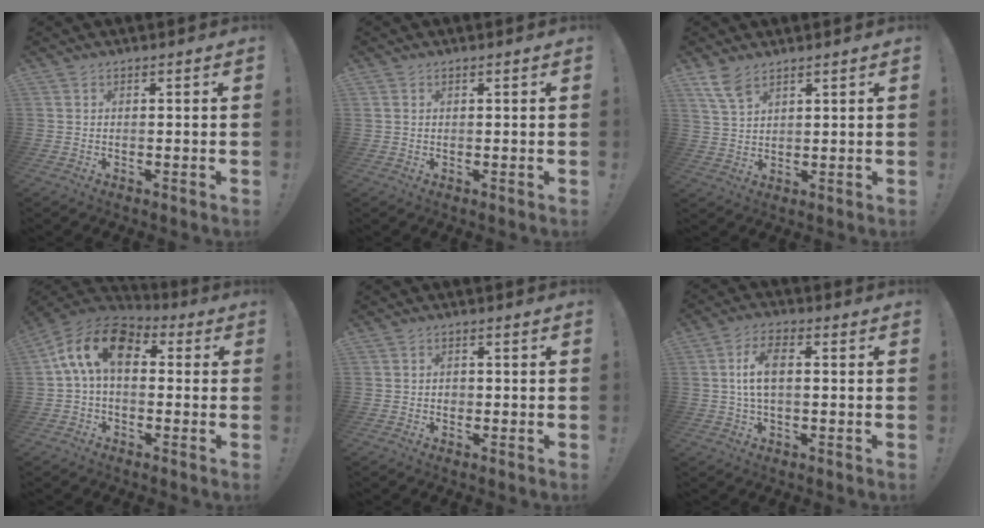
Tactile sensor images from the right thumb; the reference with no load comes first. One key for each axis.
{"total": 1.0, "fx": 0.4, "fy": 0.8, "fz": 0.4, "tx": -0.015, "ty": 0.004, "tz": 0.010}
{"total": 6.3, "fx": 4.5, "fy": 2.6, "fz": 3.5, "tx": -0.064, "ty": -0.025, "tz": 0.086}
{"total": 15.1, "fx": 3.7, "fy": 8.7, "fz": 11.7, "tx": -0.220, "ty": 0.006, "tz": 0.066}
{"total": 1.1, "fx": -0.3, "fy": 1.0, "fz": 0.4, "tx": -0.002, "ty": 0.002, "tz": -0.008}
{"total": 7.7, "fx": 0.7, "fy": 3.7, "fz": 6.7, "tx": -0.127, "ty": 0.005, "tz": 0.011}